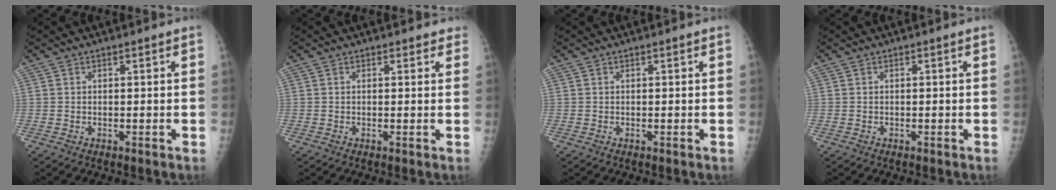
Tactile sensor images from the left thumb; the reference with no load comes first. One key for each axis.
{"total": 1.8, "fx": 1.5, "fy": 0.9, "fz": 0.4, "tx": 0.016, "ty": -0.004, "tz": 0.008}
{"total": 0.0}
{"total": 0.0}